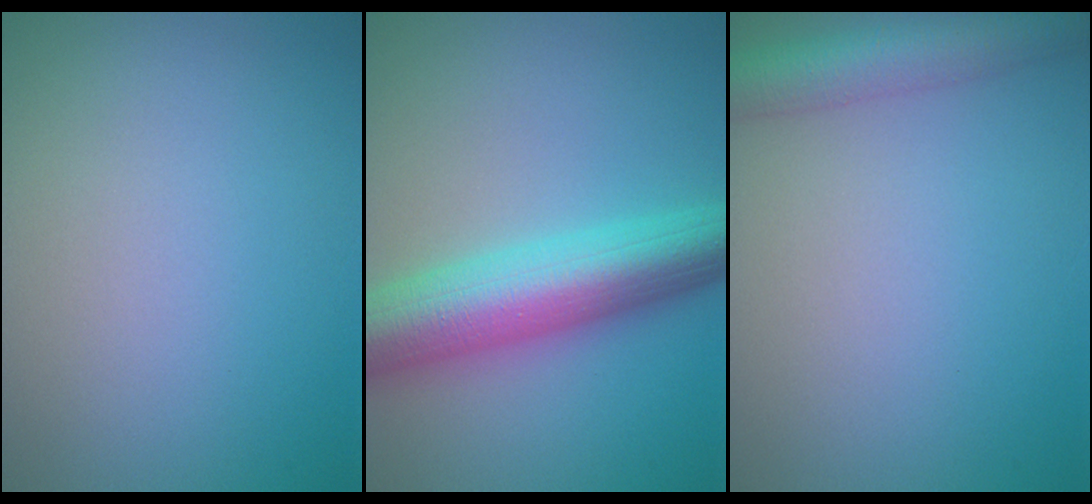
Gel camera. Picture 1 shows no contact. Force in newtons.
{"total": 8.6, "press": 8.5, "slide": 0.3}
{"total": 4.5, "press": 4.5, "slide": 0.2}